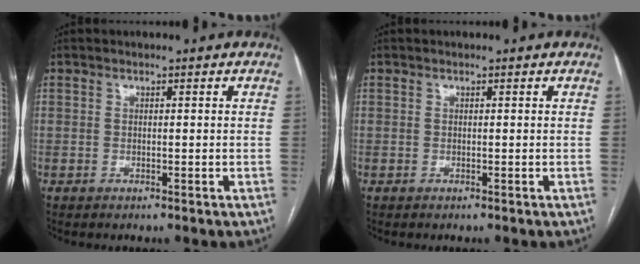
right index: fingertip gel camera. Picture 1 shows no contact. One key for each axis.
{"total": 0.0}